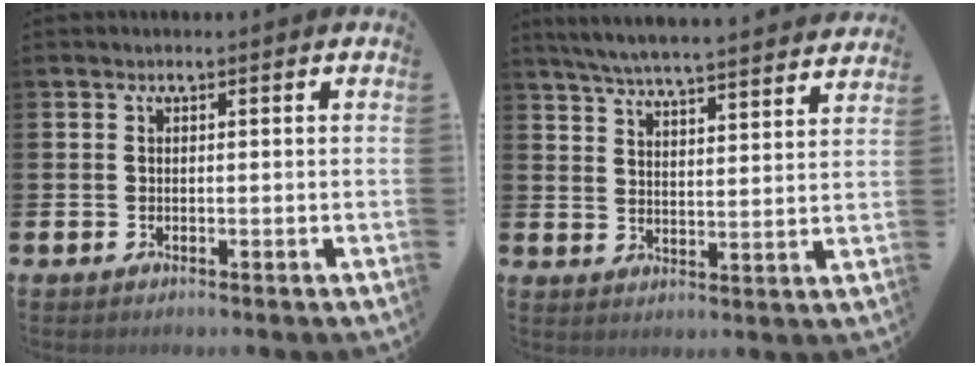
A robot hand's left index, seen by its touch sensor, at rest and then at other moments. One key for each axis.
{"total": 6.3, "fx": 6.1, "fy": 0.1, "fz": 1.3, "tx": -0.040, "ty": -0.046, "tz": 0.106}